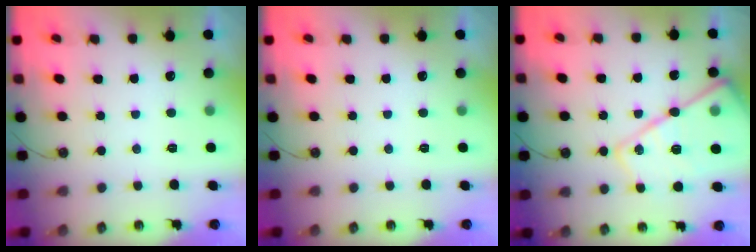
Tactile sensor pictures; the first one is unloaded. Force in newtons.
{"total": 0.0}
{"total": 21.7, "press": 21.6, "slide": 1.6}